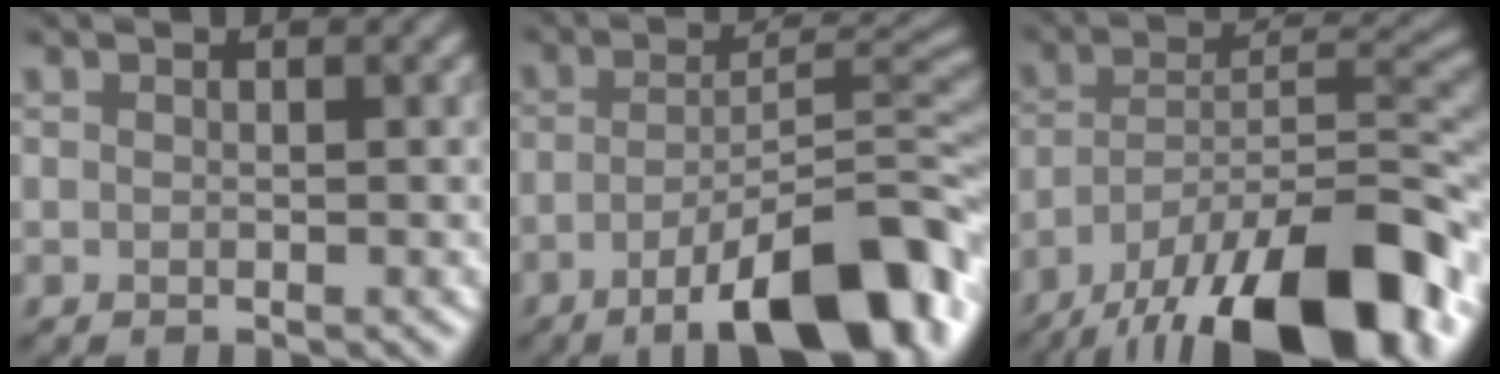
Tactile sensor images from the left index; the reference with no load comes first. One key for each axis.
{"total": 13.2, "fx": -7.2, "fy": 3.8, "fz": 10.3, "tx": -0.156, "ty": -0.003, "tz": -0.118}
{"total": 17.0, "fx": -12.0, "fy": 5.2, "fz": 10.9, "tx": -0.197, "ty": -0.008, "tz": -0.197}